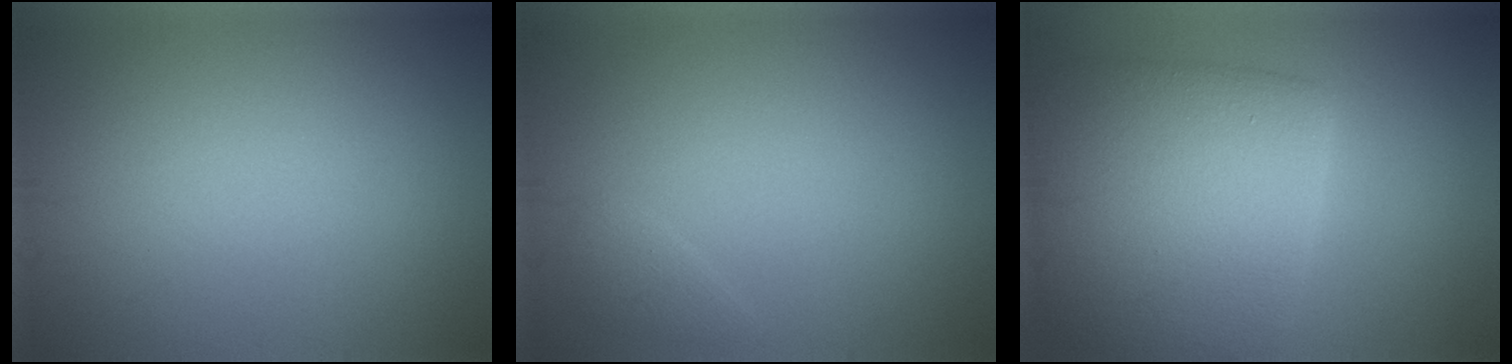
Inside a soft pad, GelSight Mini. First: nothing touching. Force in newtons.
{"total": 0.9, "press": 0.9, "slide": 0.1}
{"total": 9.7, "press": 9.7, "slide": 0.8}